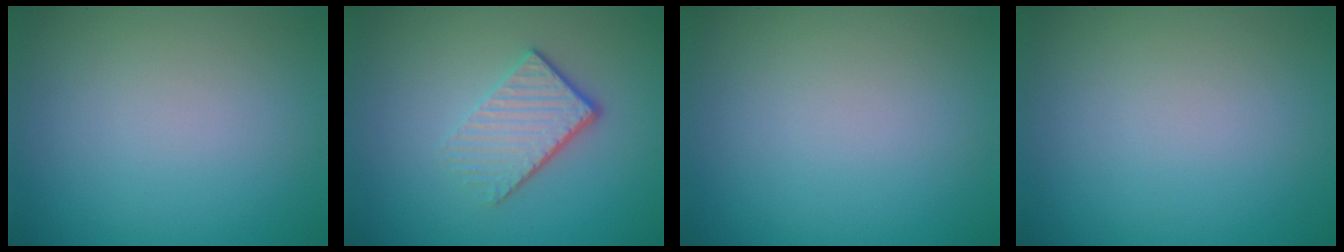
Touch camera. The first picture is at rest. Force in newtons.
{"total": 4.1, "press": 2.8, "slide": 3.0}
{"total": 0.0}
{"total": 0.0}